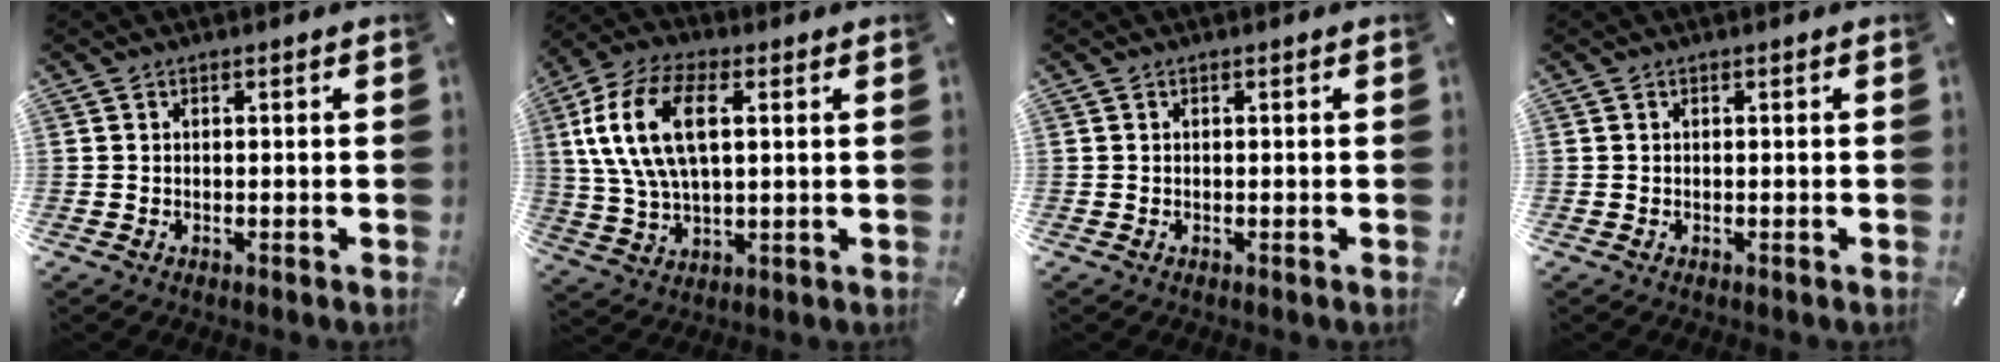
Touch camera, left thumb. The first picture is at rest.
{"total": 14.4, "force": [4.1, 7.4, 11.7], "torque": [-0.272, 0.001, 0.067]}
{"total": 0.0}
{"total": 0.0}